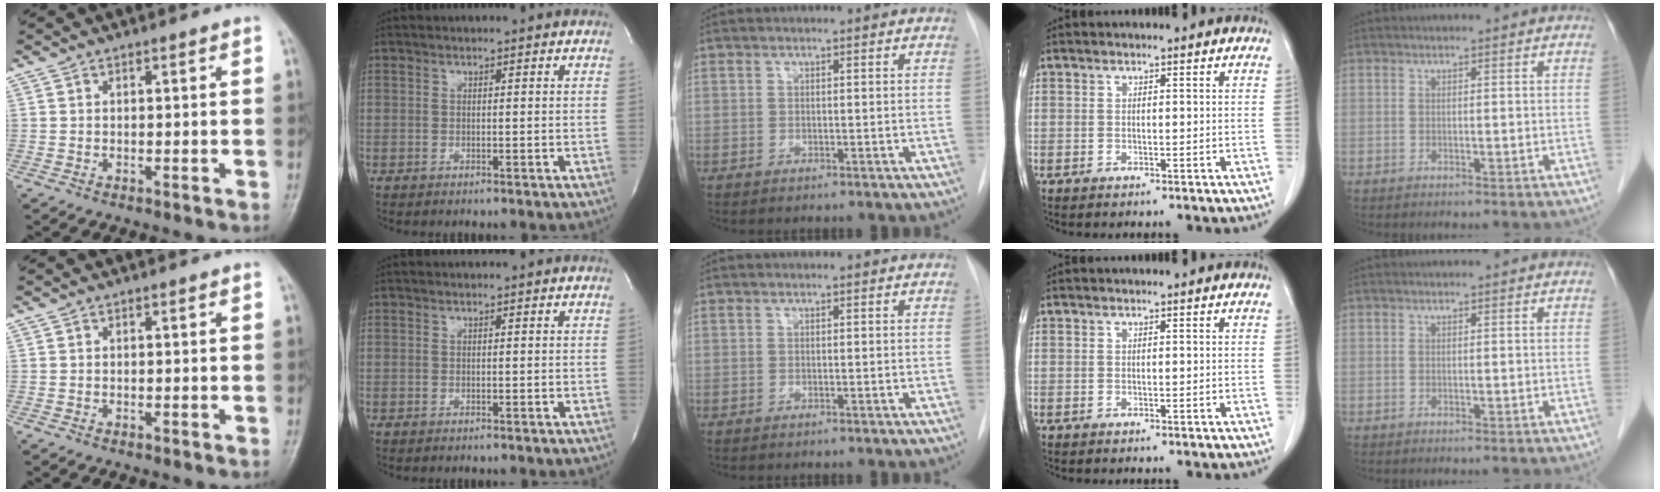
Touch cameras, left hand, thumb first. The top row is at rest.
{}